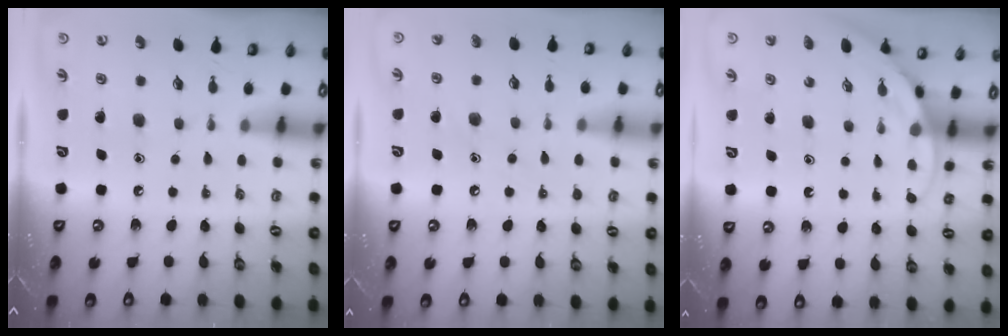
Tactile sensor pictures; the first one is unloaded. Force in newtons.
{"total": 7.2, "press": 7.1, "slide": 0.6}
{"total": 4.5, "press": 4.5, "slide": 0.2}